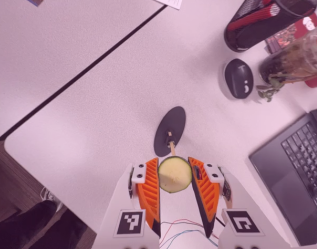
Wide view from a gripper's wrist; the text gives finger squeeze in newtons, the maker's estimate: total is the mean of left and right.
{"total": 11.5, "left": 12.2, "right": 10.8}